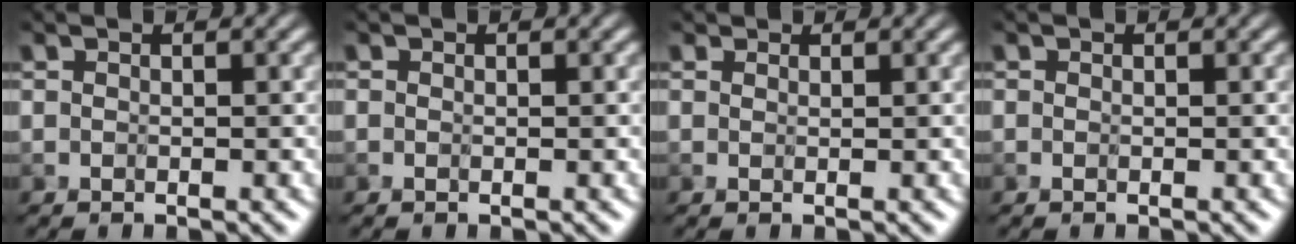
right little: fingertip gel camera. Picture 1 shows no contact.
{"total": 0.0}
{"total": 0.7, "force": [0.6, 0.3, 0.1], "torque": [0.001, -0.004, 0.005]}
{"total": 0.0}